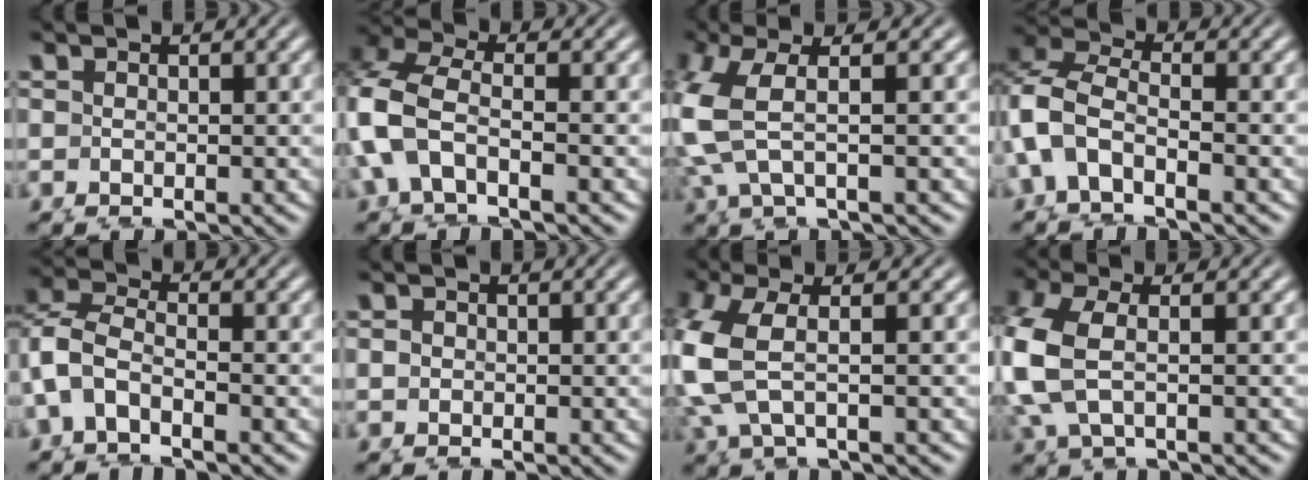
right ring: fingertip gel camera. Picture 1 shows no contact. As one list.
[{"total": 6.5, "force": [0.2, 5.4, 3.7], "torque": [-0.133, -0.033, 0.013]}, {"total": 6.7, "force": [2.8, 3.6, 5.0], "torque": [-0.115, 0.020, 0.037]}, {"total": 8.7, "force": [-0.1, 7.6, 4.2], "torque": [-0.134, -0.033, 0.001]}, {"total": 7.4, "force": [-0.3, 6.6, 3.3], "torque": [-0.106, -0.025, -0.009]}, {"total": 0.6, "force": [0.1, 0.5, -0.2], "torque": [0.001, -0.014, 0.009]}, {"total": 6.6, "force": [2.1, 4.1, 4.7], "torque": [-0.119, 0.010, 0.031]}, {"total": 5.7, "force": [1.1, 4.1, 3.7], "torque": [-0.114, -0.012, 0.026]}]